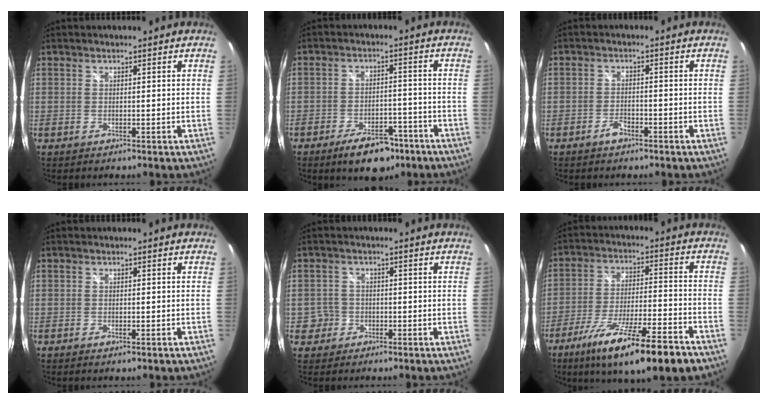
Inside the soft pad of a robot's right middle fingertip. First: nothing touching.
{"total": 9.5, "force": [-6.6, 4.4, 5.3], "torque": [-0.103, 0.003, -0.093]}
{"total": 2.5, "force": [-1.9, 1.2, 1.1], "torque": [-0.027, 0.003, -0.034]}
{"total": 1.3, "force": [-0.8, 0.4, 0.8], "torque": [-0.013, -0.003, -0.014]}
{"total": 3.5, "force": [-1.3, 3.2, 0.2], "torque": [-0.007, 0.011, -0.022]}
{"total": 18.6, "force": [-12.2, 2.4, 13.8], "torque": [-0.246, -0.050, -0.198]}